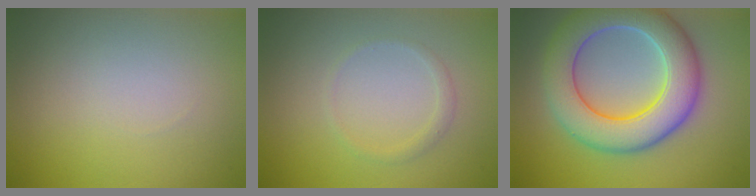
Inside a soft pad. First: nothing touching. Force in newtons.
{"total": 1.0, "press": 1.0, "slide": 0.1}
{"total": 9.0, "press": 9.0, "slide": 0.5}